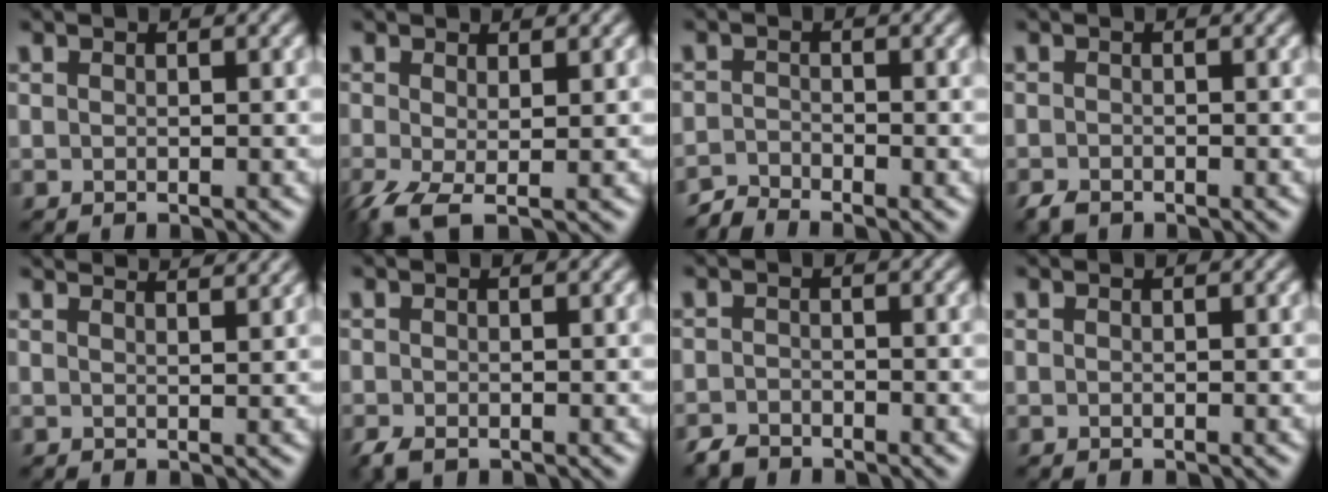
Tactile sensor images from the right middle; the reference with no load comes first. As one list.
[{"total": 3.8, "force": [-1.4, 1.3, 3.3], "torque": [-0.080, -0.011, -0.032]}, {"total": 1.9, "force": [-1.9, 0.1, 0.2], "torque": [-0.005, -0.002, -0.045]}, {"total": 1.3, "force": [-1.1, 0.6, 0.5], "torque": [-0.008, -0.004, -0.024]}, {"total": 4.7, "force": [4.1, 1.2, 2.0], "torque": [-0.003, 0.025, 0.024]}, {"total": 1.6, "force": [-1.2, 0.7, 0.9], "torque": [-0.023, -0.009, -0.024]}, {"total": 1.6, "force": [-1.5, 0.7, 0.3], "torque": [-0.003, -0.001, -0.033]}, {"total": 0.0}]